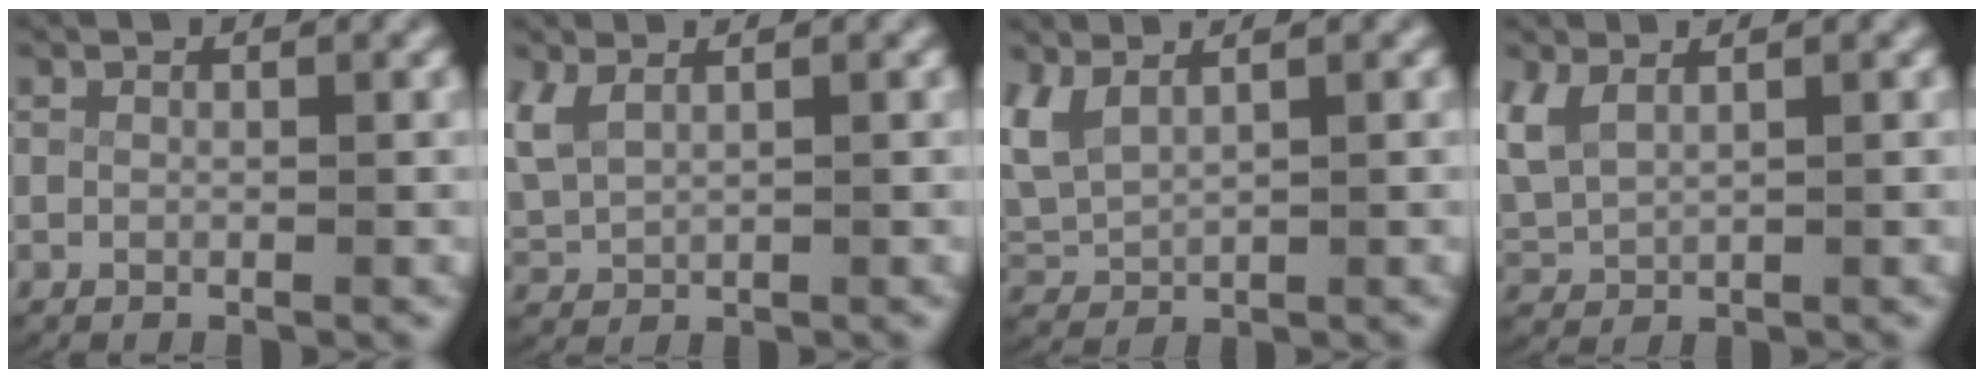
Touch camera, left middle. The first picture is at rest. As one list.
[{"total": 3.0, "force": [1.0, 2.2, 1.8], "torque": [-0.064, -0.007, 0.032]}, {"total": 3.9, "force": [1.5, 2.7, 2.5], "torque": [-0.083, -0.007, 0.037]}, {"total": 3.3, "force": [0.9, 2.5, 1.9], "torque": [-0.072, -0.011, 0.032]}]